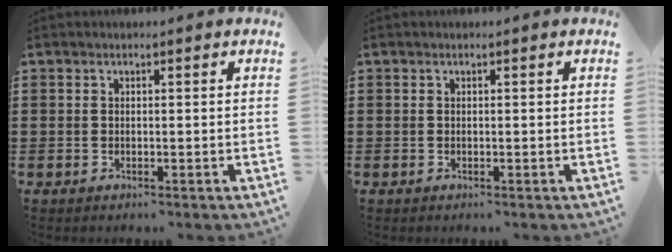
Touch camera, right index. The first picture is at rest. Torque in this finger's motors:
{"motor_torque": [0.00, 0.00, 0.00, 0.00]}